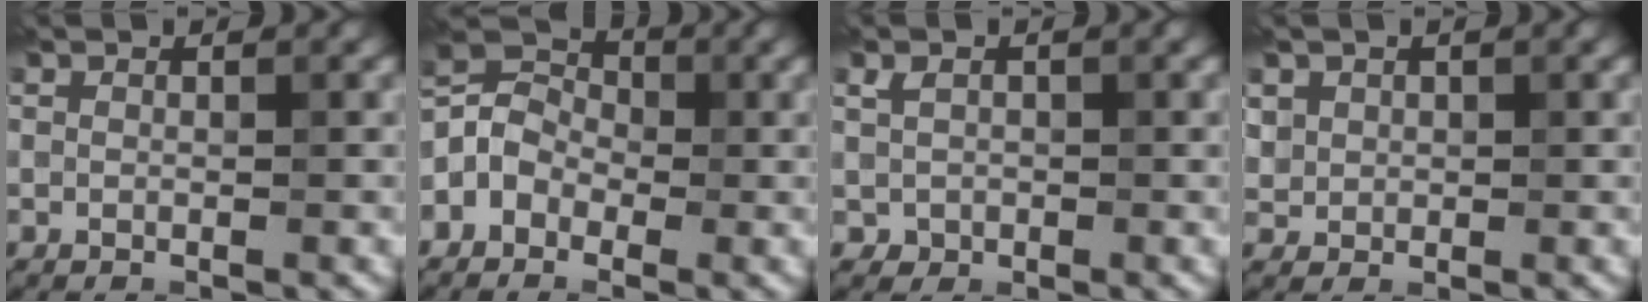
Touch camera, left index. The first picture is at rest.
{"total": 3.6, "force": [-1.6, 2.9, 1.6], "torque": [-0.021, 0.009, -0.043]}
{"total": 1.3, "force": [0.1, 1.2, 0.5], "torque": [-0.010, -0.003, 0.000]}
{"total": 1.7, "force": [0.7, 1.6, 0.2], "torque": [-0.008, -0.006, 0.028]}